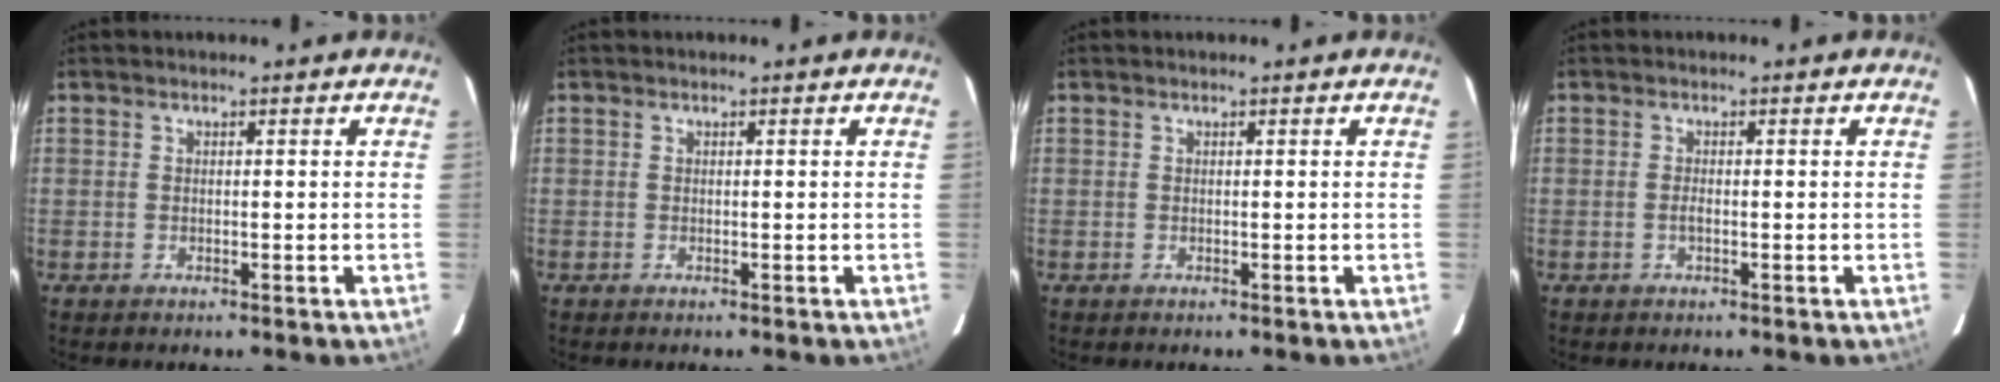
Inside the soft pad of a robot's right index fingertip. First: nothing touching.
{"total": 0.0}
{"total": 0.0}
{"total": 0.8, "force": [-0.3, 0.2, 0.7], "torque": [-0.015, 0.001, -0.007]}